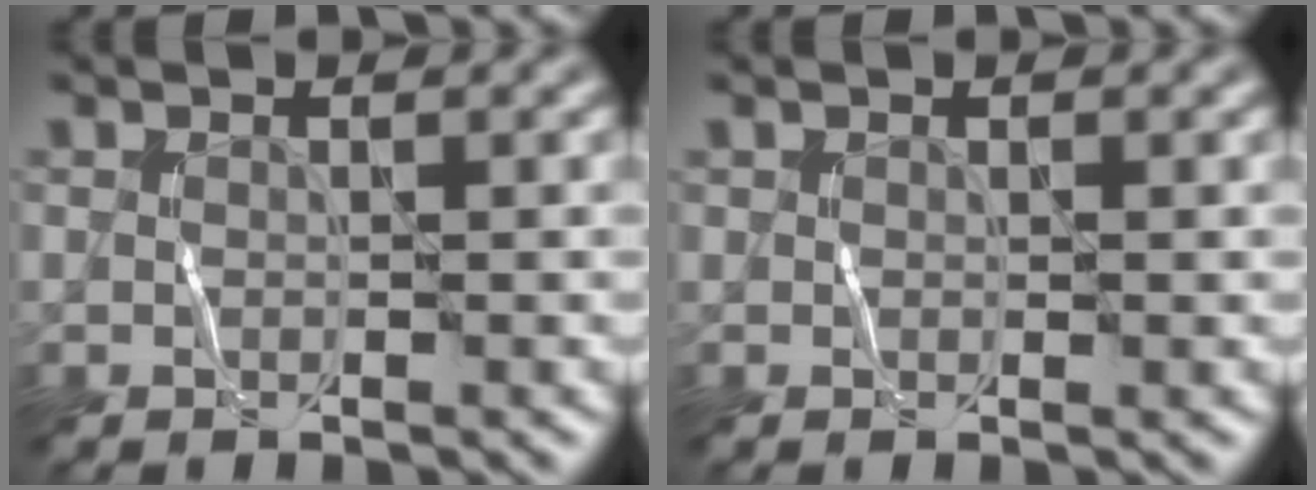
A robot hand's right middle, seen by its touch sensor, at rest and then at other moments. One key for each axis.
{"total": 0.0}